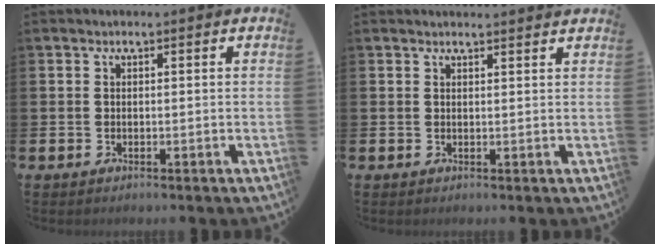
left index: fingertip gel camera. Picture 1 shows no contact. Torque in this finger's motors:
{"motor_torque": [1.06, -1.08, 0.04, 0.01]}